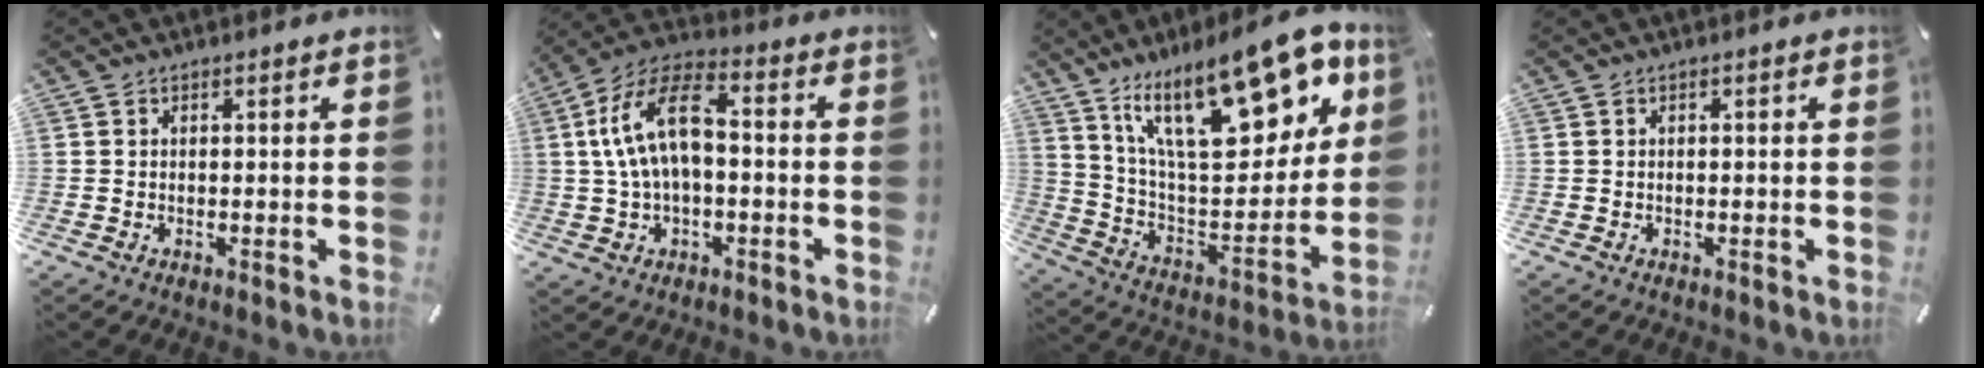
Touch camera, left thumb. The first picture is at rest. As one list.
[{"total": 13.0, "force": [1.0, 7.4, 10.7], "torque": [-0.225, 0.015, 0.016]}, {"total": 27.0, "force": [15.7, 10.8, 19.1], "torque": [-0.293, -0.089, 0.270]}, {"total": 0.0}]